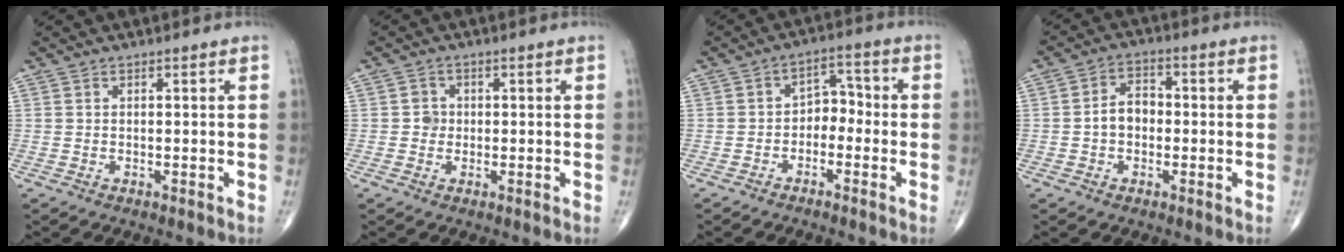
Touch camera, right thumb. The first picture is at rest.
{"total": 2.1, "force": [-0.1, 2.0, 0.7], "torque": [0.001, 0.006, -0.005]}
{"total": 5.1, "force": [-1.7, 3.6, 3.1], "torque": [-0.023, 0.034, -0.041]}
{"total": 5.4, "force": [-0.7, 4.0, 3.6], "torque": [-0.050, 0.024, -0.020]}